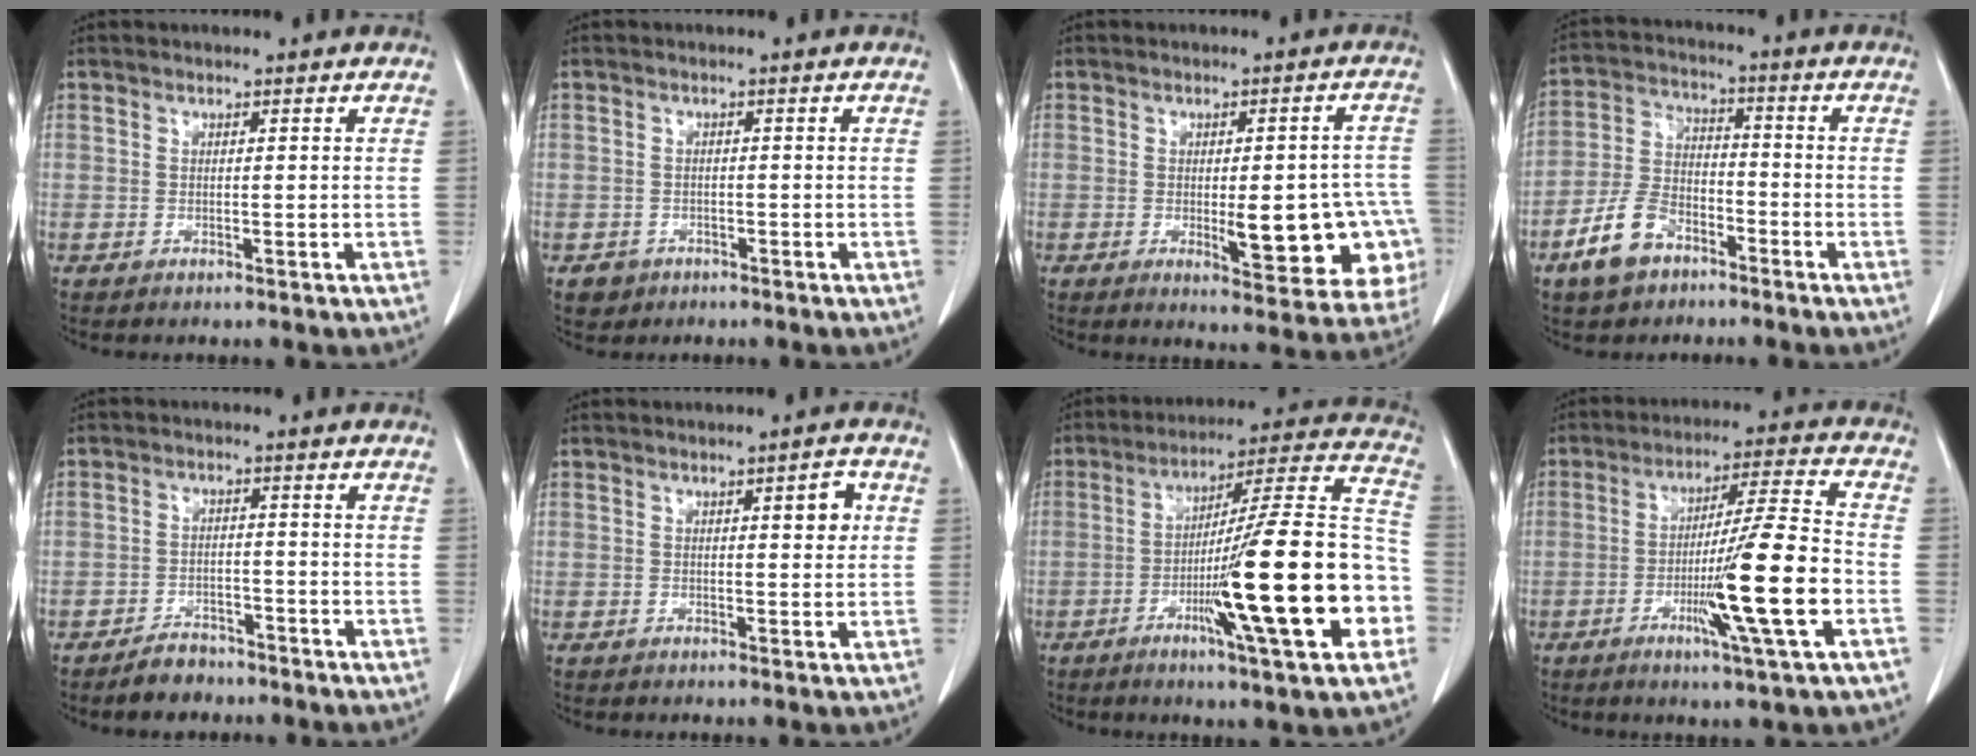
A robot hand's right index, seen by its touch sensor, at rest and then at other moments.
{"total": 2.2, "force": [-1.2, 1.8, 0.1], "torque": [-0.003, 0.007, -0.018]}
{"total": 14.1, "force": [-3.3, 4.3, 13.1], "torque": [-0.094, 0.018, -0.027]}
{"total": 9.0, "force": [-5.6, 5.0, 4.9], "torque": [-0.117, 0.006, -0.108]}
{"total": 4.0, "force": [-3.3, 2.0, 0.9], "torque": [-0.018, 0.006, -0.052]}
{"total": 3.1, "force": [0.9, 0.8, 2.9], "torque": [-0.037, 0.001, 0.011]}
{"total": 24.1, "force": [-6.5, 0.7, 23.2], "torque": [-0.298, 0.001, -0.106]}
{"total": 14.1, "force": [-4.1, -0.9, 13.4], "torque": [-0.226, -0.011, -0.073]}